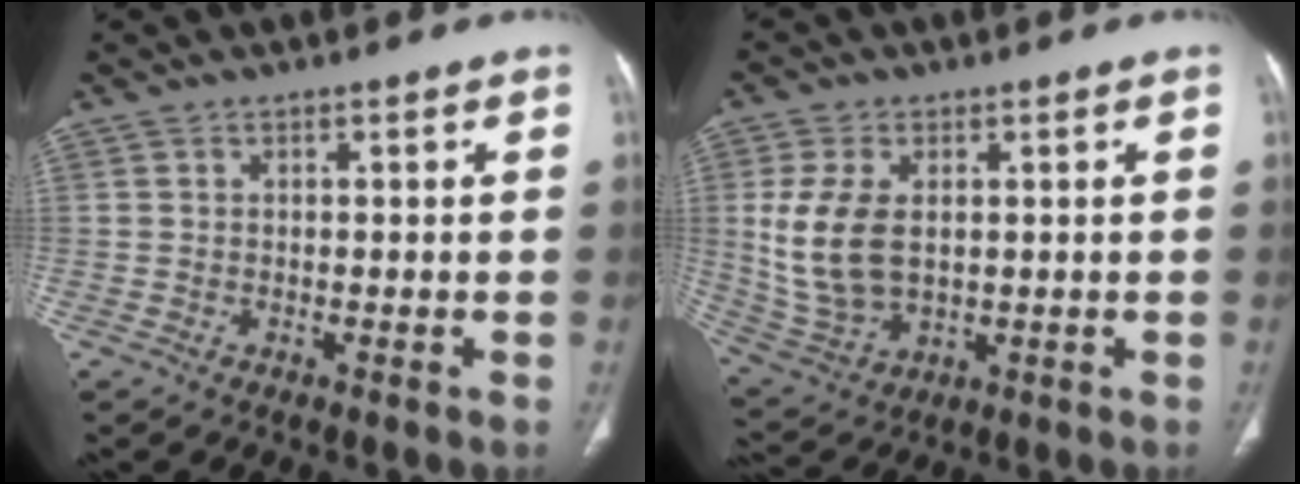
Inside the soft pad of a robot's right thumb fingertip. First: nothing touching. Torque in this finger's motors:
{"motor_torque": [-0.43, 0.46, 0.58, 0.91, 0.16]}